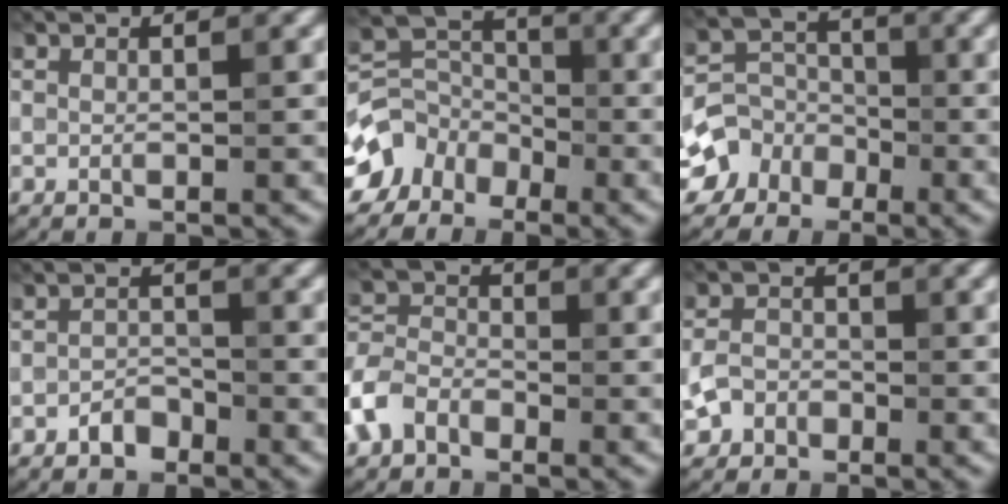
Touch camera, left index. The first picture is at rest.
{"total": 5.8, "force": [-5.2, 2.3, -1.0], "torque": [0.000, -0.003, -0.066]}
{"total": 6.3, "force": [-5.1, 3.5, -1.0], "torque": [0.020, -0.013, -0.065]}
{"total": 3.7, "force": [-3.5, -0.6, -1.2], "torque": [-0.008, -0.010, -0.023]}
{"total": 4.7, "force": [-4.6, 1.2, -0.1], "torque": [-0.037, -0.007, -0.063]}
{"total": 3.5, "force": [-3.3, 0.4, -1.1], "torque": [-0.008, -0.010, -0.027]}